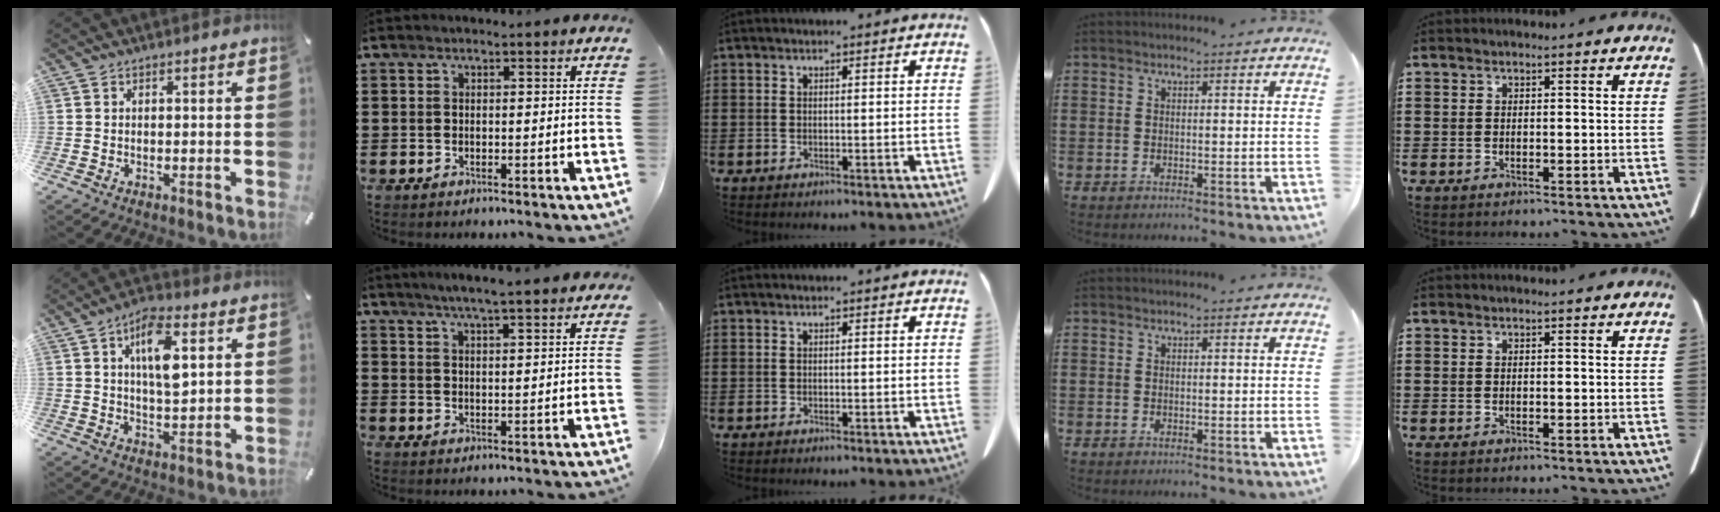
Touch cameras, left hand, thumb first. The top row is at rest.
{"thumb": {"total": 10.7, "force": [3.9, 4.8, 8.7], "torque": [-0.143, -0.004, 0.063]}, "index": {"total": 3.4, "force": [3.2, -0.5, 1.2], "torque": [-0.032, -0.009, 0.055]}}